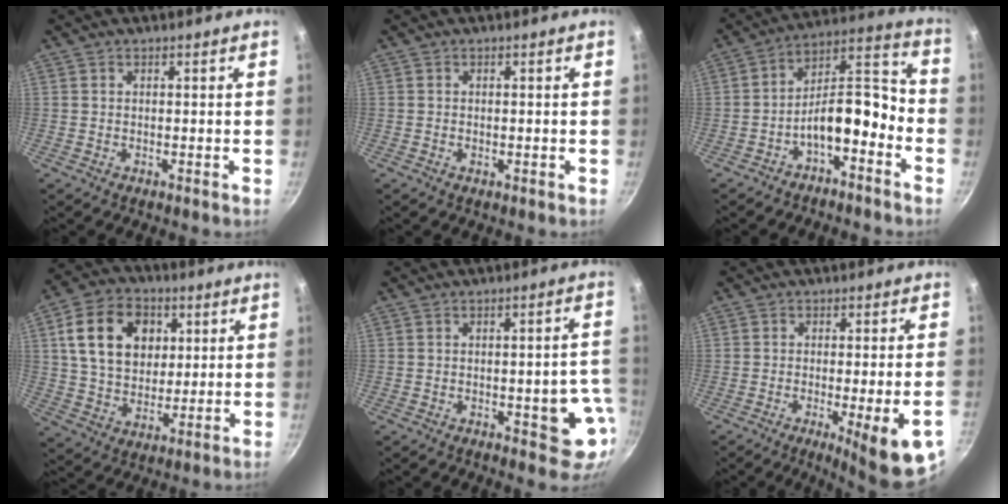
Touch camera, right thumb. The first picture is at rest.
{"total": 0.7, "force": [-0.2, 0.4, 0.6], "torque": [-0.009, 0.000, -0.003]}
{"total": 11.9, "force": [-5.4, 5.3, 9.2], "torque": [-0.126, 0.077, -0.089]}
{"total": 15.8, "force": [4.4, 11.7, 9.6], "torque": [-0.145, 0.000, 0.072]}
{"total": 9.5, "force": [-2.7, 4.0, 8.2], "torque": [-0.053, 0.019, -0.030]}
{"total": 11.8, "force": [-4.5, 1.7, 10.8], "torque": [-0.139, 0.003, -0.057]}